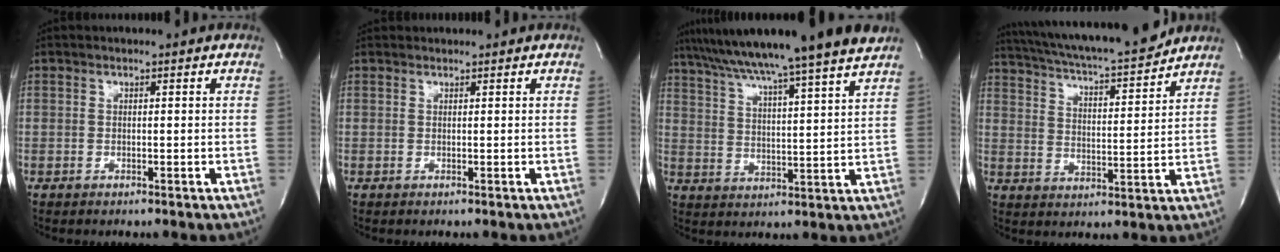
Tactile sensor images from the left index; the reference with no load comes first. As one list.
[{"total": 1.3, "force": [1.3, 0.3, 0.0], "torque": [-0.005, 0.019, 0.024]}, {"total": 20.1, "force": [17.0, -1.9, 10.4], "torque": [-0.178, -0.005, 0.247]}, {"total": 17.6, "force": [16.0, 0.8, 7.3], "torque": [-0.128, 0.003, 0.247]}]